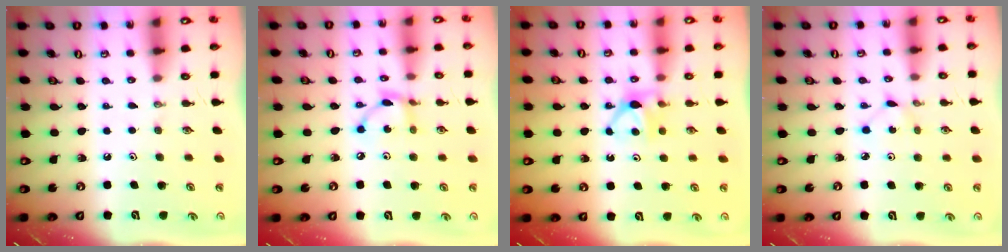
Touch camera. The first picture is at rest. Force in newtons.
{"total": 5.6, "press": 5.6, "slide": 0.1}
{"total": 5.6, "press": 5.5, "slide": 0.7}
{"total": 1.2, "press": 1.2, "slide": 0.1}